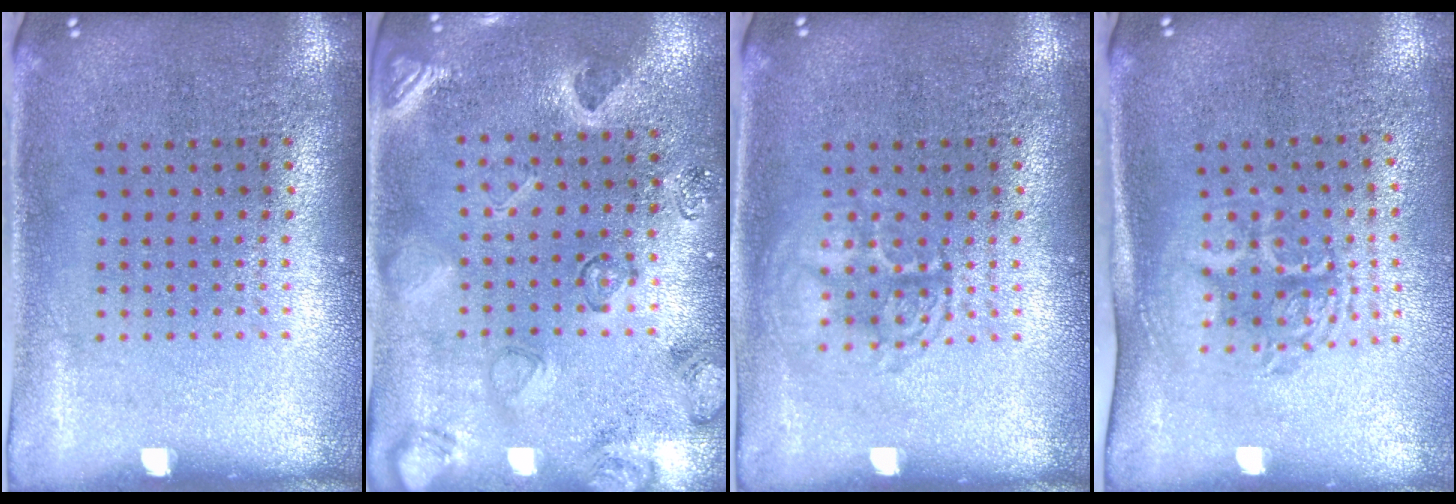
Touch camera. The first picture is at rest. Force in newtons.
{"total": 2.2, "press": 1.8, "slide": 1.3}
{"total": 2.2, "press": 2.1, "slide": 0.4}
{"total": 1.8, "press": 1.3, "slide": 1.1}